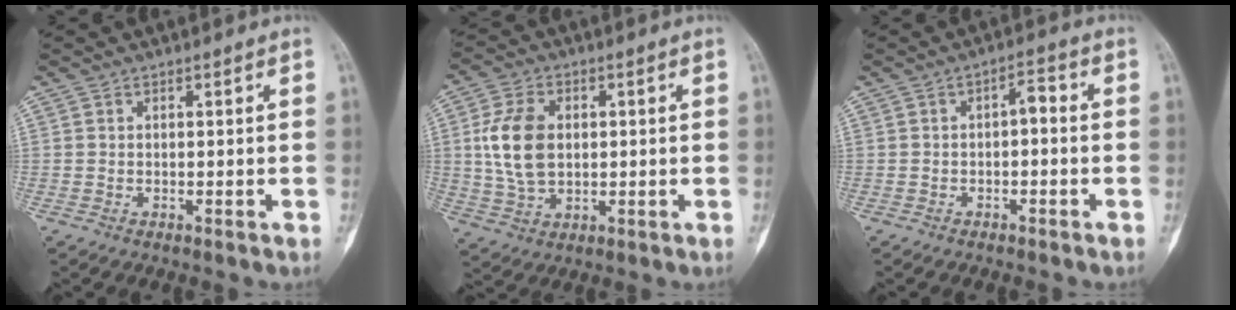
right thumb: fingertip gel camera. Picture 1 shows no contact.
{"total": 10.5, "force": [1.1, 7.1, 7.7], "torque": [-0.145, 0.002, 0.027]}
{"total": 3.1, "force": [-0.5, 1.5, 2.7], "torque": [-0.033, 0.021, -0.016]}